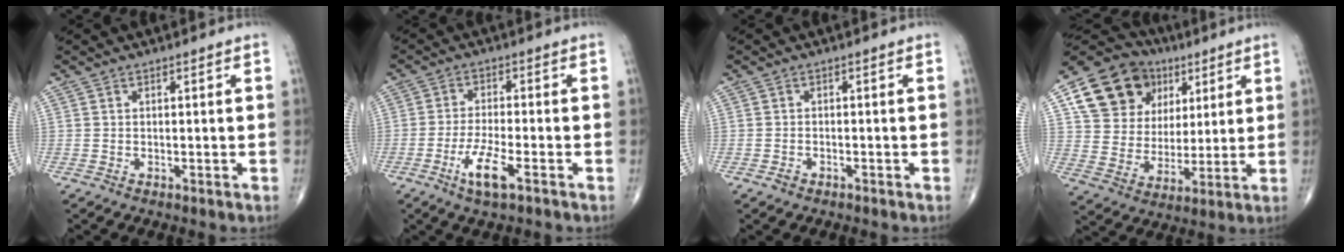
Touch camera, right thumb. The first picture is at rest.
{"total": 6.6, "force": [-3.3, 1.5, 5.5], "torque": [-0.116, 0.009, -0.059]}
{"total": 1.1, "force": [-0.8, 0.7, 0.4], "torque": [-0.009, 0.003, -0.016]}
{"total": 18.0, "force": [7.5, 14.6, 7.3], "torque": [-0.095, 0.006, 0.138]}